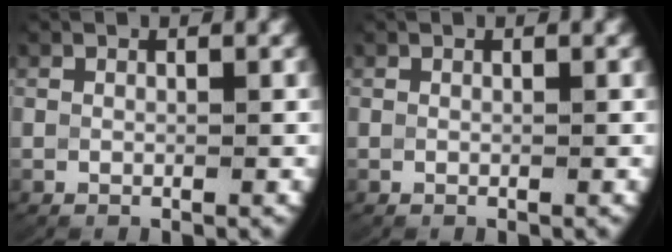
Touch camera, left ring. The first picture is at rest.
{"total": 0.0}